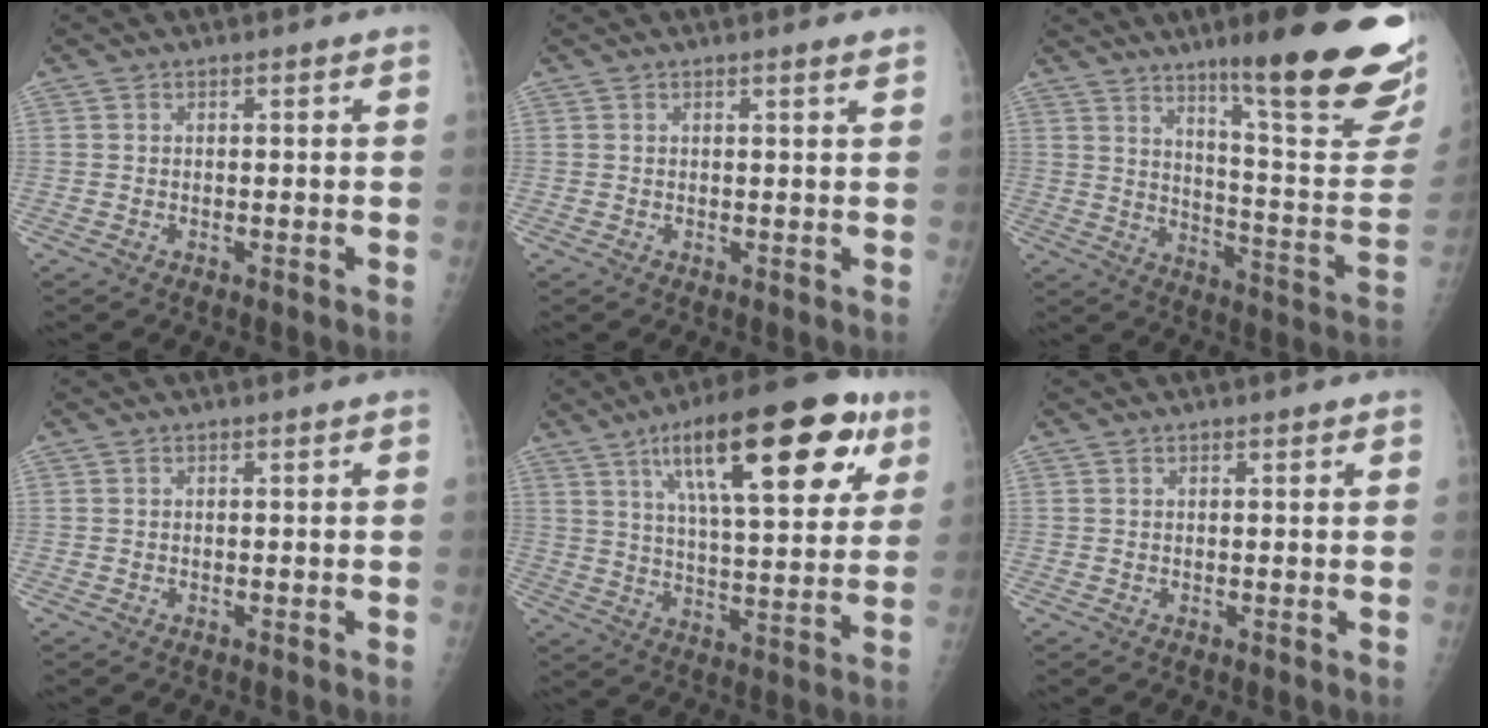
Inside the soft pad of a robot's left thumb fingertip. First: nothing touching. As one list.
[{"total": 1.3, "force": [1.0, -0.2, 0.8], "torque": [-0.009, -0.004, 0.014]}, {"total": 26.0, "force": [16.1, 4.0, 20.0], "torque": [-0.239, -0.080, 0.231]}, {"total": 0.0}, {"total": 24.4, "force": [11.8, 8.1, 19.8], "torque": [-0.267, -0.018, 0.179]}, {"total": 0.6, "force": [0.4, 0.2, 0.3], "torque": [-0.004, -0.001, 0.004]}]